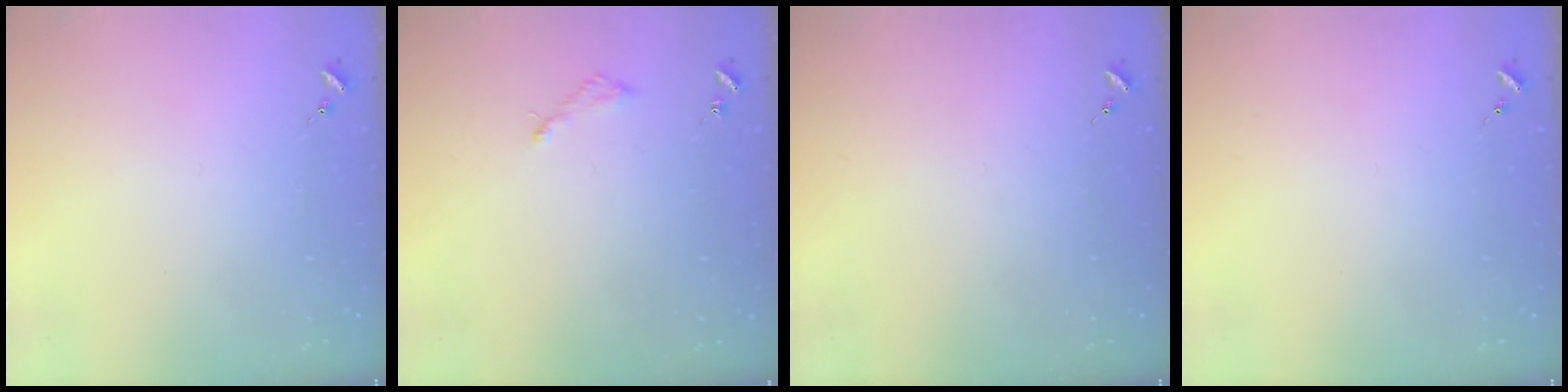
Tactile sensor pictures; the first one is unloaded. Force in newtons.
{"total": 3.1, "press": 3.0, "slide": 0.3}
{"total": 0.0}
{"total": 0.0}